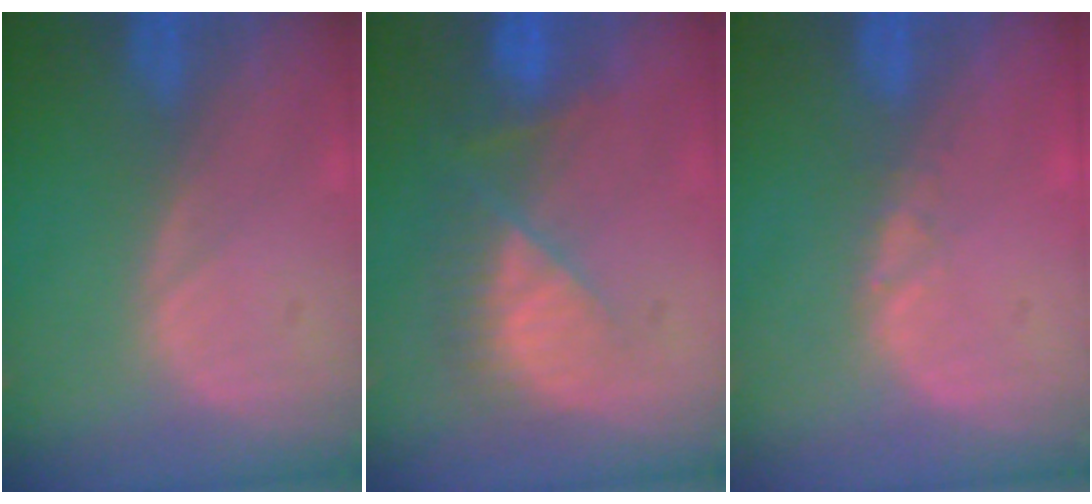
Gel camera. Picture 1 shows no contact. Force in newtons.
{"total": 7.4, "press": 6.6, "slide": 3.3}
{"total": 0.9, "press": 0.8, "slide": 0.5}